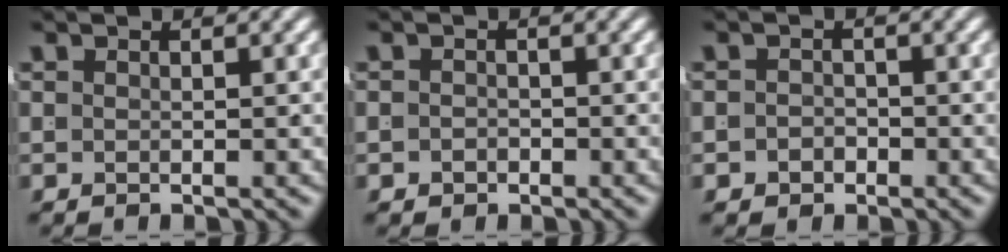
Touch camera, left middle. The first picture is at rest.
{"total": 1.1, "force": [-0.8, 0.6, 0.0], "torque": [-0.001, -0.013, -0.008]}
{"total": 1.7, "force": [-1.2, 1.2, 0.1], "torque": [-0.001, -0.013, -0.017]}